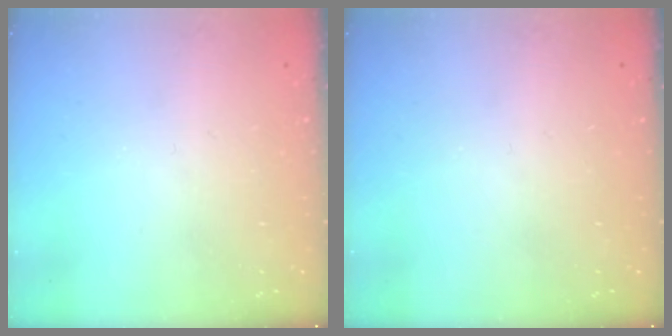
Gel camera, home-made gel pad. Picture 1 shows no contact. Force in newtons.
{"total": 0.0}